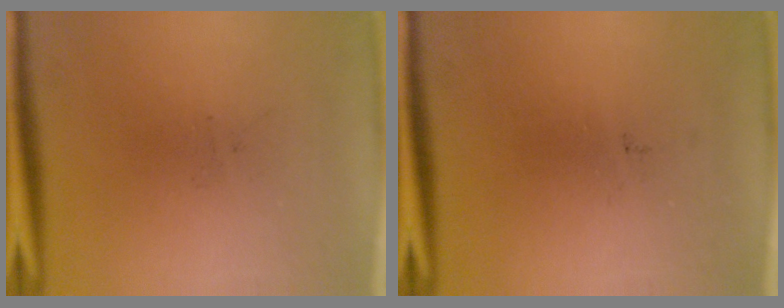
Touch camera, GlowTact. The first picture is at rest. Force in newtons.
{"total": 0.0}